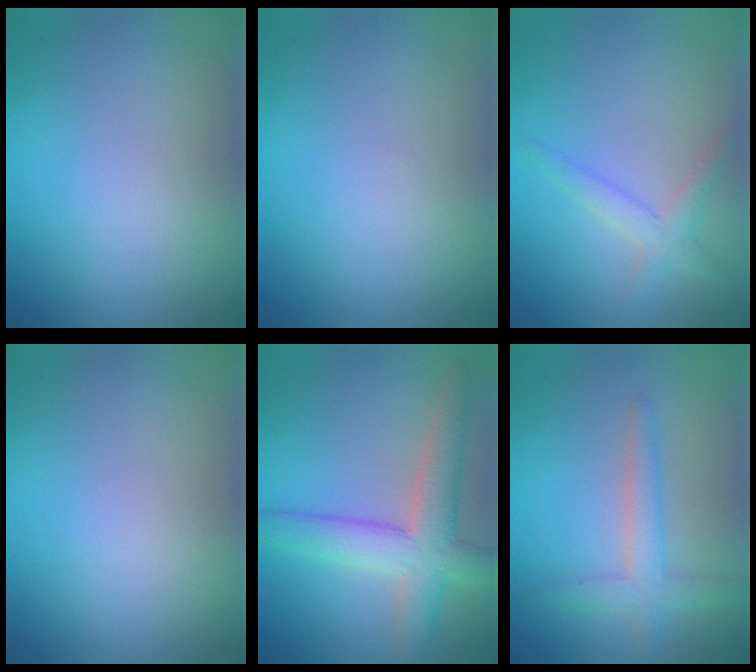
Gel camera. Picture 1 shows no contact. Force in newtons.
{"total": 0.0}
{"total": 2.2, "press": 2.2, "slide": 0.1}
{"total": 0.0}
{"total": 6.0, "press": 5.9, "slide": 0.5}
{"total": 2.6, "press": 2.6, "slide": 0.2}